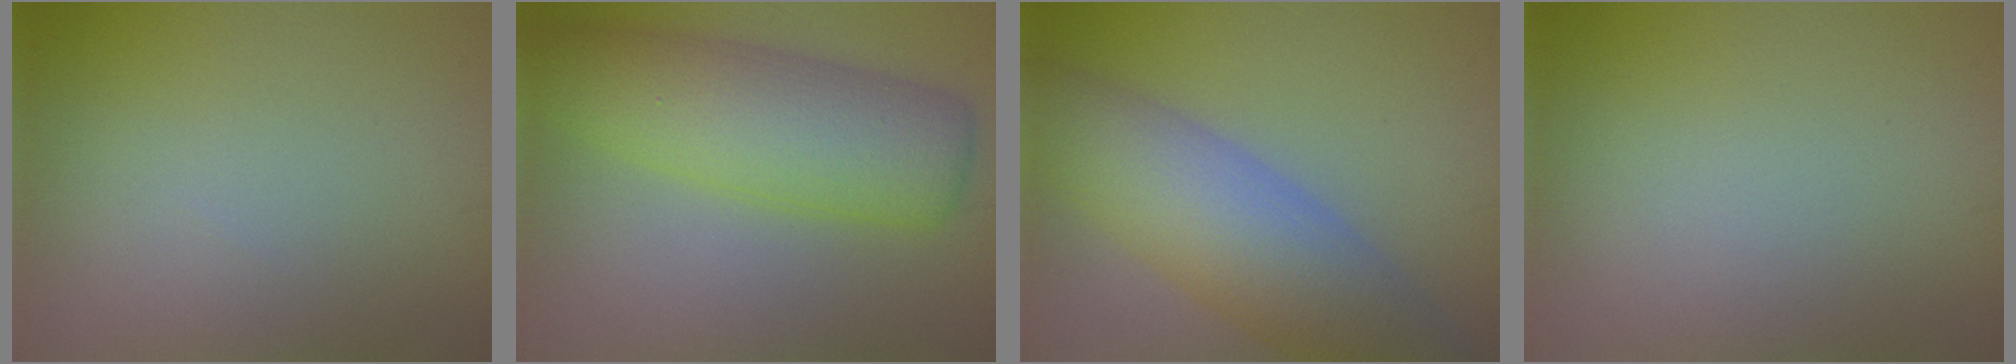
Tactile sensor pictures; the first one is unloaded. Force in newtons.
{"total": 8.2, "press": 8.2, "slide": 0.1}
{"total": 8.6, "press": 8.6, "slide": 0.3}
{"total": 0.0}